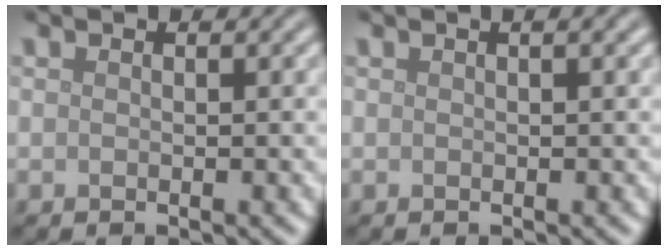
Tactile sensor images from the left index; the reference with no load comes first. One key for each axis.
{"total": 1.5, "fx": 0.7, "fy": 0.4, "fz": 1.3, "tx": -0.016, "ty": 0.005, "tz": 0.006}